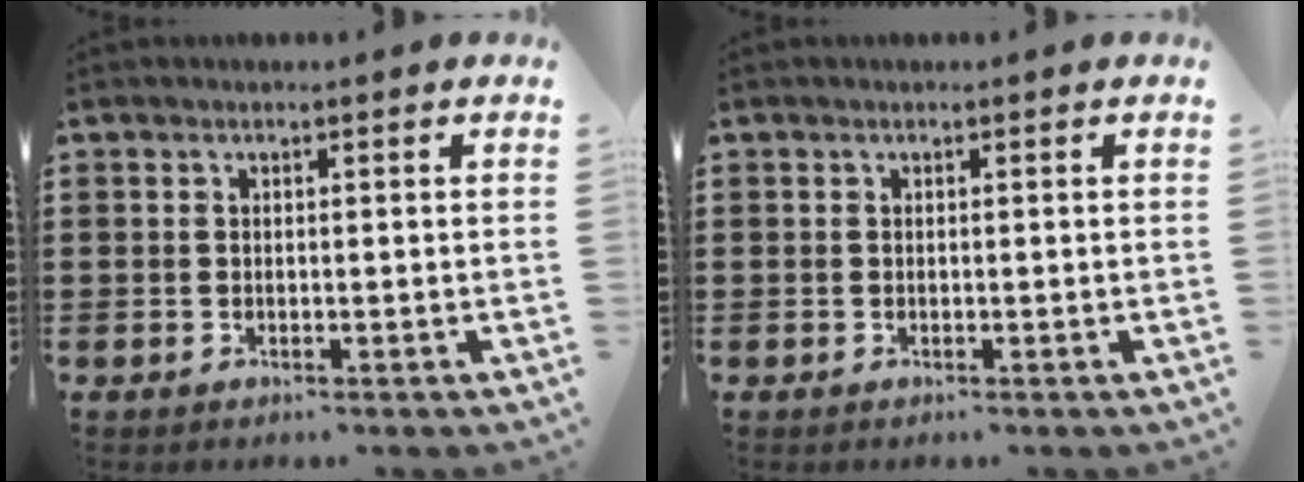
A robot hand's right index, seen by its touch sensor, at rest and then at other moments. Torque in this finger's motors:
{"motor_torque": [1.45, 0.69, 0.00, 0.00]}